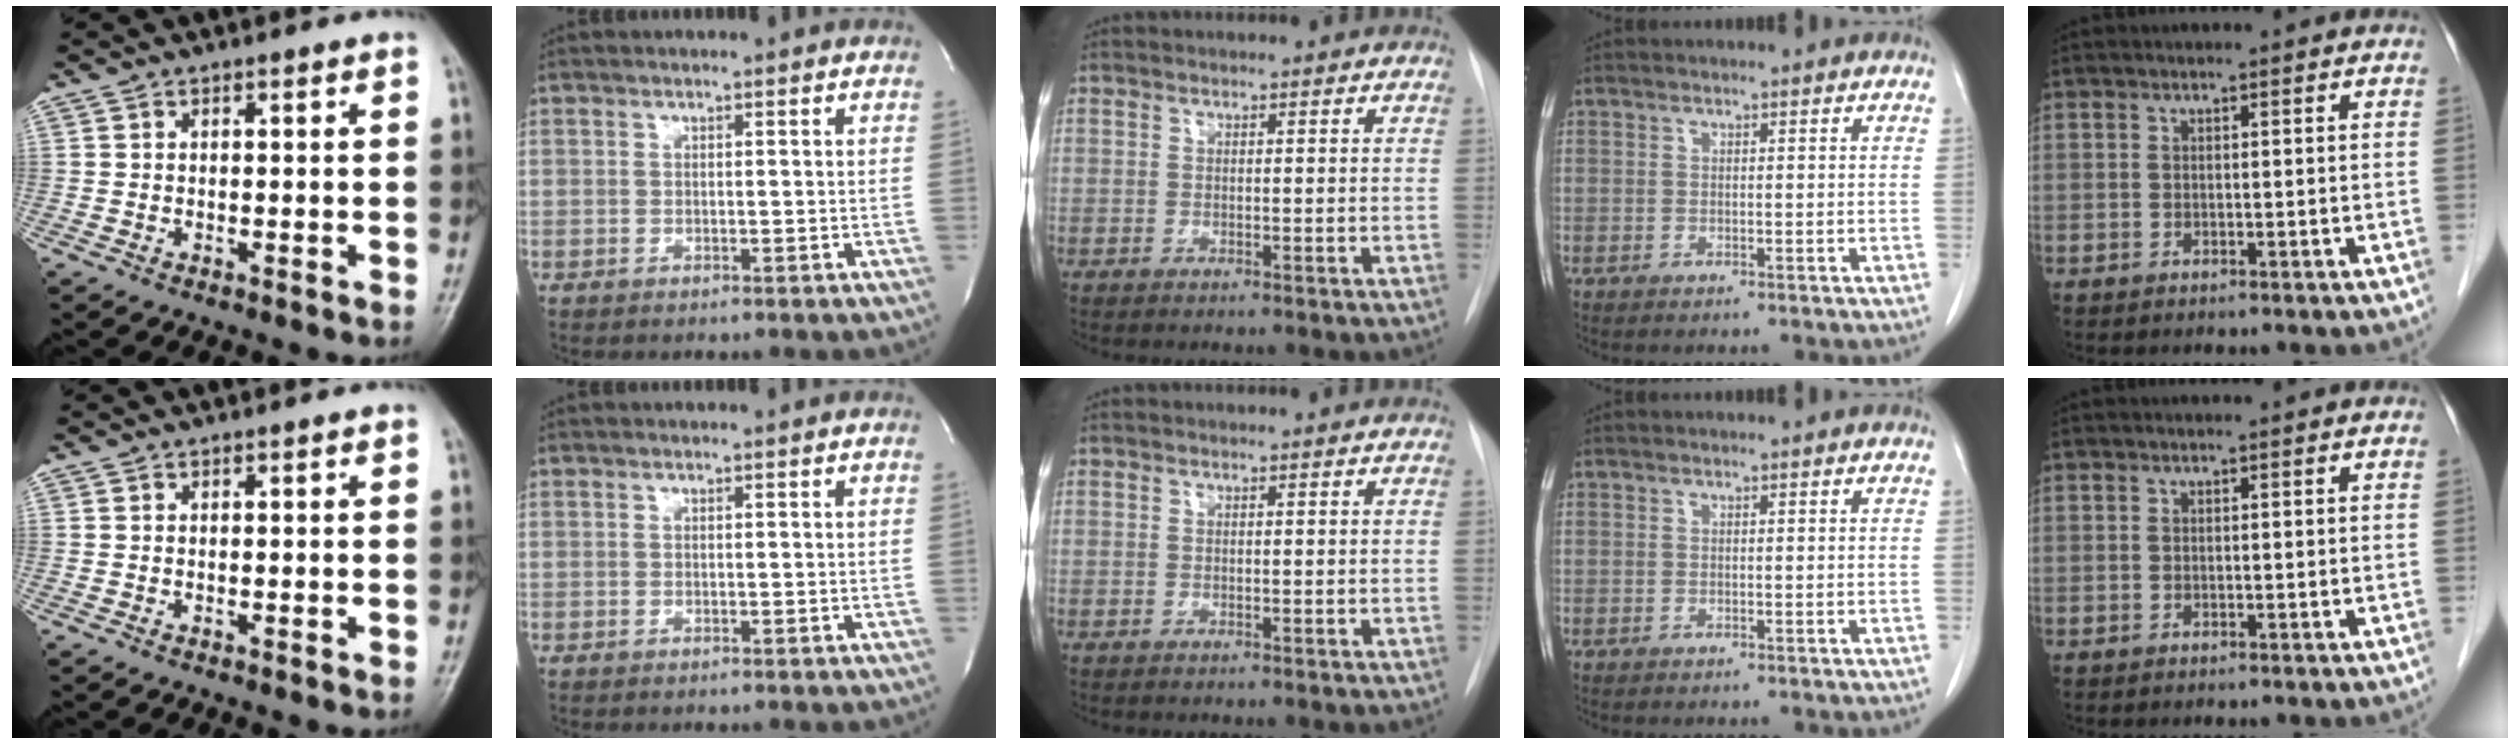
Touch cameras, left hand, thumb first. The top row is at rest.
{}